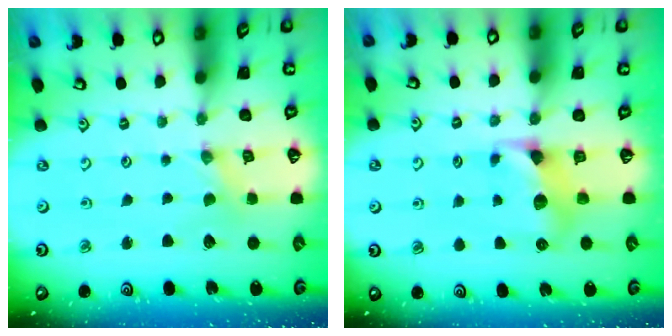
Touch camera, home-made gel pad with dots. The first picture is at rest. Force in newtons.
{"total": 6.8, "press": 6.8, "slide": 0.5}